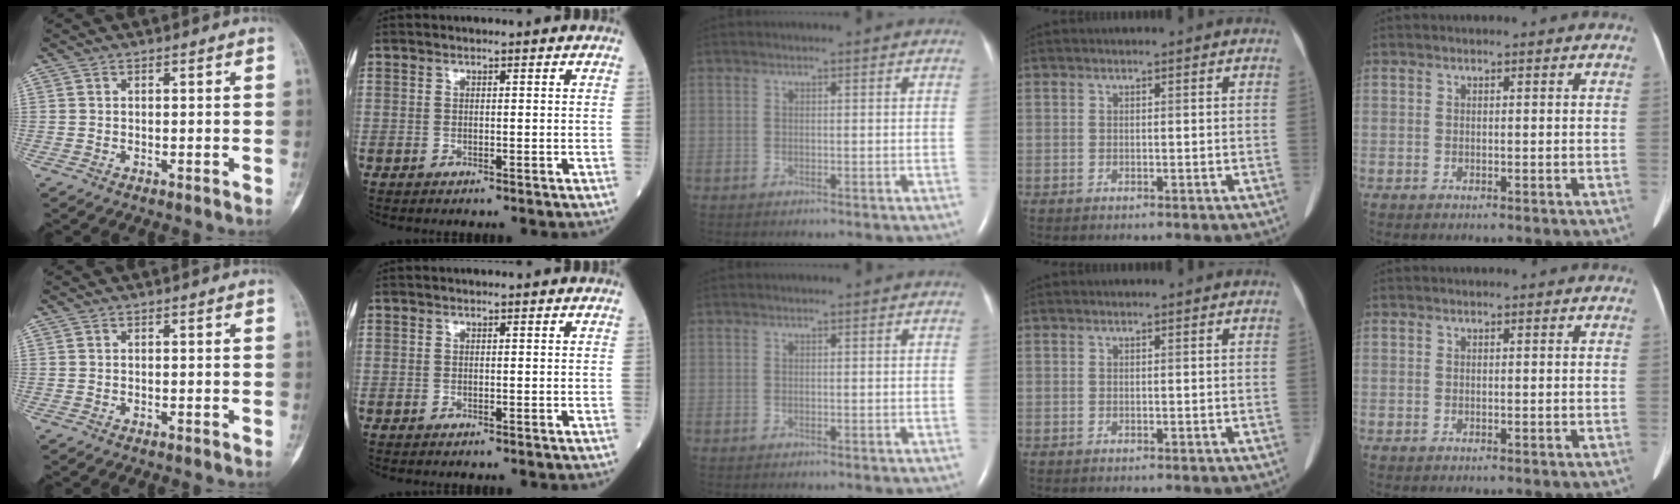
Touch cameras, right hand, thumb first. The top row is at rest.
{}